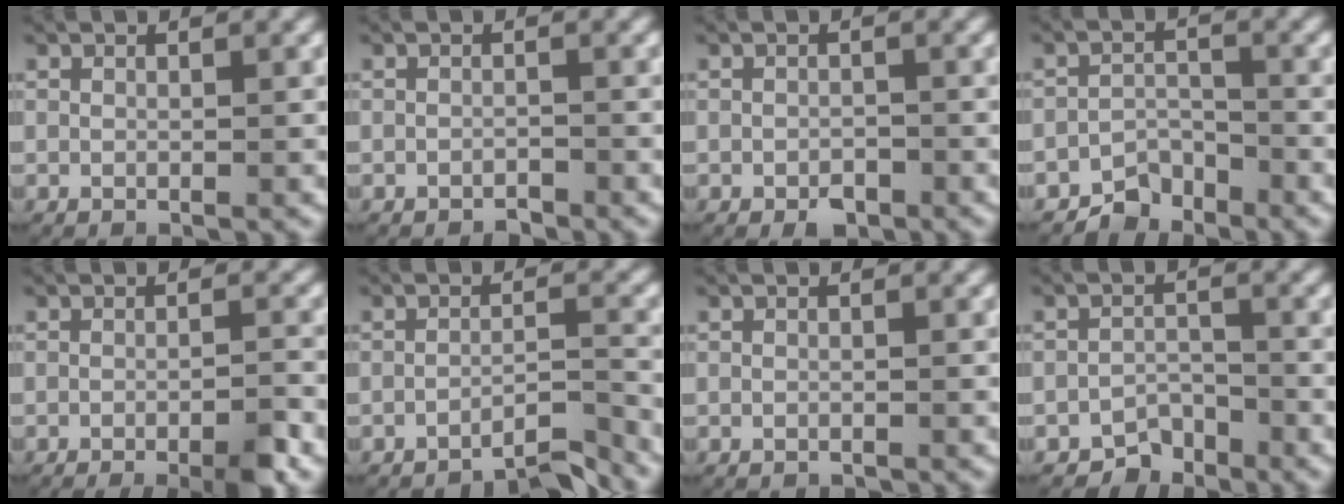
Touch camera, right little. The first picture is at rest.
{"total": 1.0, "force": [-1.0, 0.2, 0.0], "torque": [0.000, -0.003, -0.015]}
{"total": 1.6, "force": [-1.3, 0.9, 0.4], "torque": [0.001, -0.002, -0.020]}
{"total": 3.4, "force": [-2.9, 1.7, 0.6], "torque": [-0.007, -0.009, -0.055]}
{"total": 3.2, "force": [-2.3, 0.5, 2.2], "torque": [-0.022, 0.000, -0.040]}
{"total": 4.8, "force": [-4.5, 0.6, 1.4], "torque": [-0.006, -0.007, -0.073]}
{"total": 0.6, "force": [-0.6, 0.0, -0.1], "torque": [-0.002, -0.002, -0.006]}
{"total": 3.4, "force": [-2.9, 1.7, 0.3], "torque": [0.003, -0.011, -0.054]}